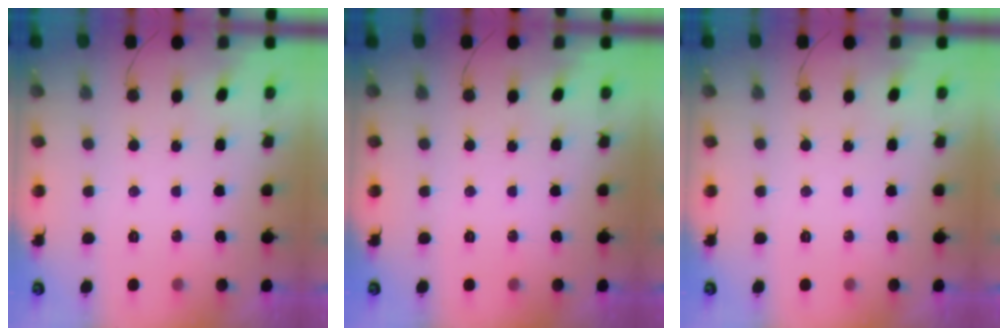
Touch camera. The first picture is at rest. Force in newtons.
{"total": 0.0}
{"total": 0.0}